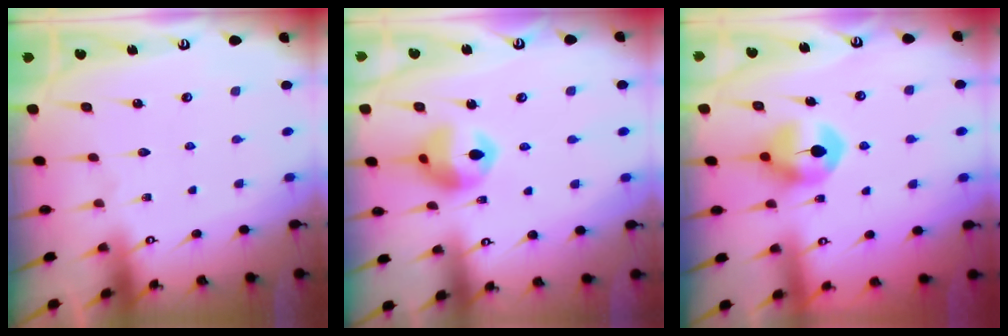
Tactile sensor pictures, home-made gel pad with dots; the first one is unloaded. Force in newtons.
{"total": 12.0, "press": 12.0, "slide": 1.2}
{"total": 8.5, "press": 8.5, "slide": 0.5}